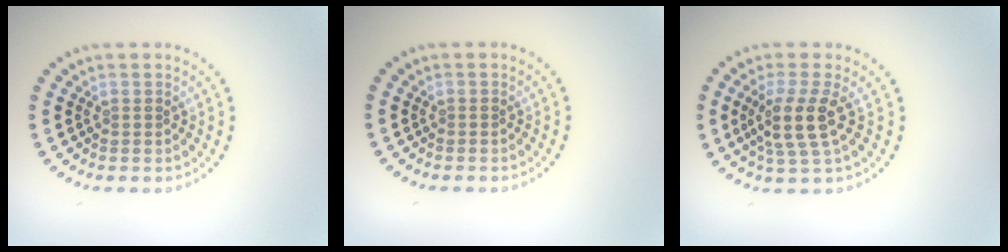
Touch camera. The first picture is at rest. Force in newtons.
{"total": 0.0}
{"total": 3.7, "press": 2.9, "slide": 2.2}